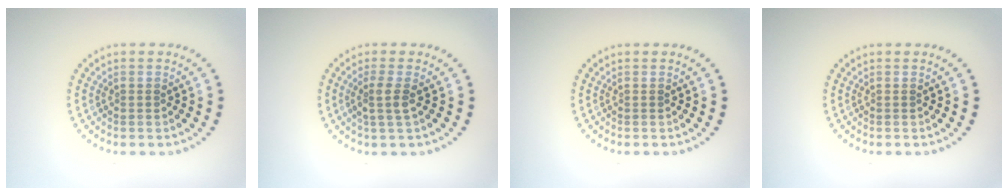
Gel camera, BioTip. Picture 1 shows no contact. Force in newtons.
{"total": 1.9, "press": 1.5, "slide": 1.2}
{"total": 0.0}
{"total": 0.0}